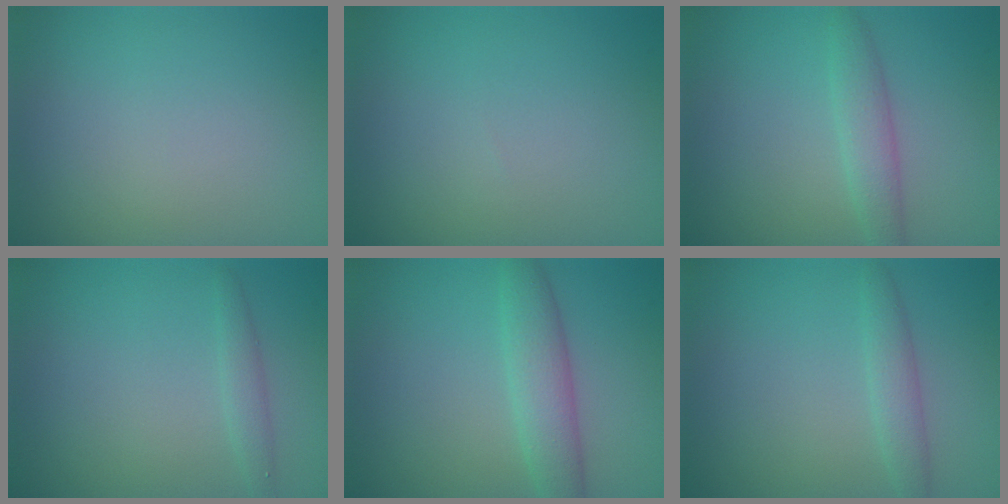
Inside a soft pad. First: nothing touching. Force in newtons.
{"total": 0.0}
{"total": 2.2, "press": 2.2, "slide": 0.0}
{"total": 1.3, "press": 1.3, "slide": 0.1}
{"total": 3.3, "press": 3.3, "slide": 0.0}
{"total": 1.9, "press": 1.9, "slide": 0.1}